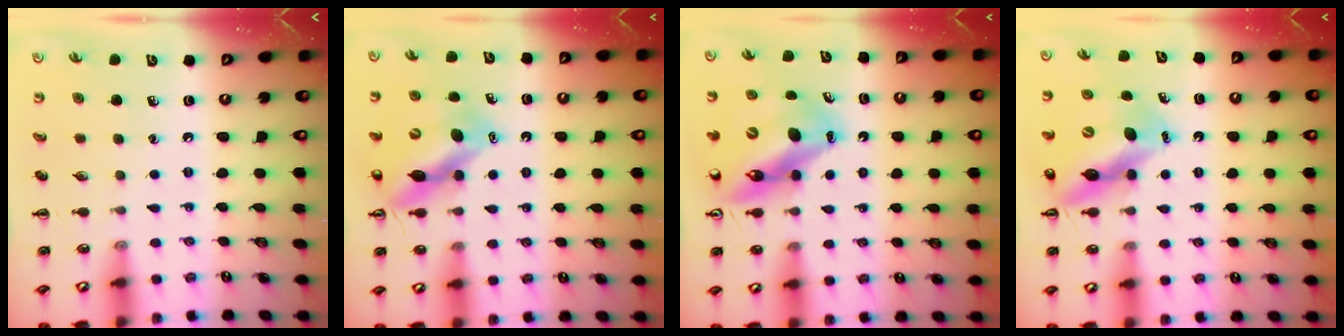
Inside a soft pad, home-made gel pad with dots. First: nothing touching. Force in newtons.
{"total": 11.7, "press": 11.2, "slide": 3.3}
{"total": 14.4, "press": 13.7, "slide": 4.3}
{"total": 13.2, "press": 12.7, "slide": 3.8}